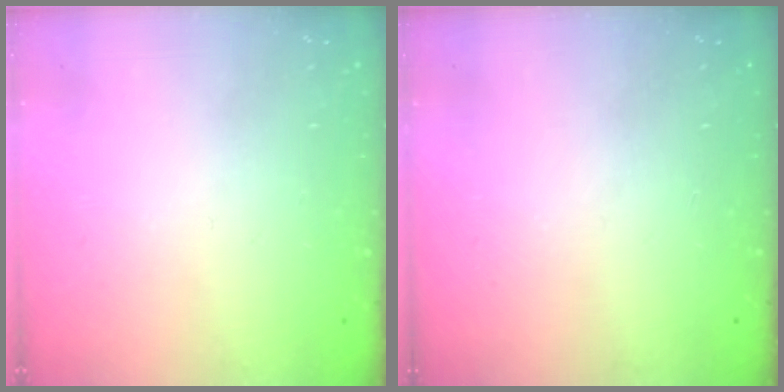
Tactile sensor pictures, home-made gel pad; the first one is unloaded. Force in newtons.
{"total": 0.0}